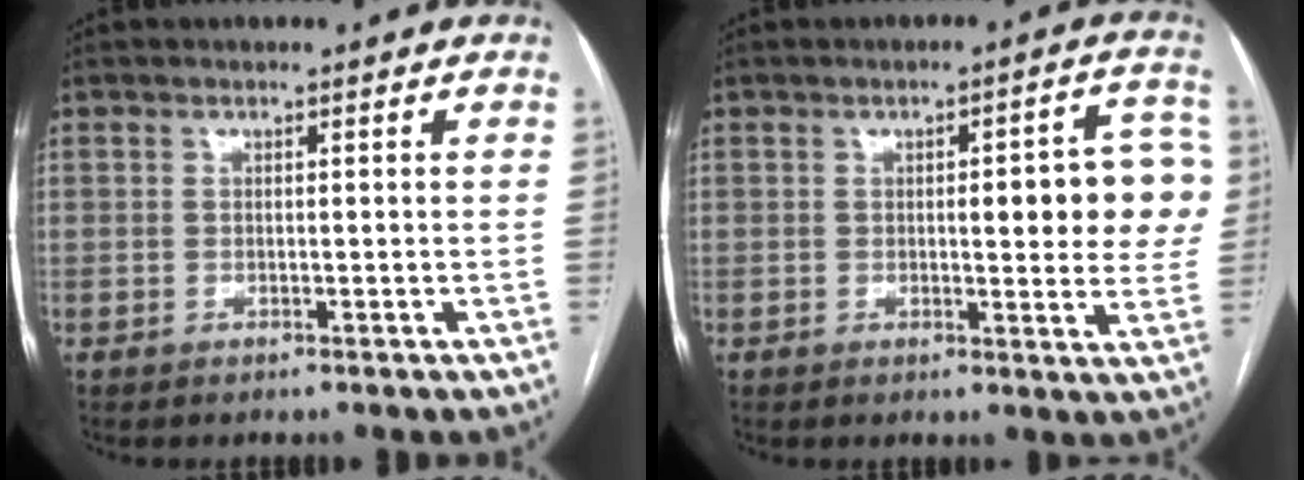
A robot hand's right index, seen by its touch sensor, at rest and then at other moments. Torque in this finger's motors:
{"motor_torque": [0.48, -0.29, 0.19, 0.07]}